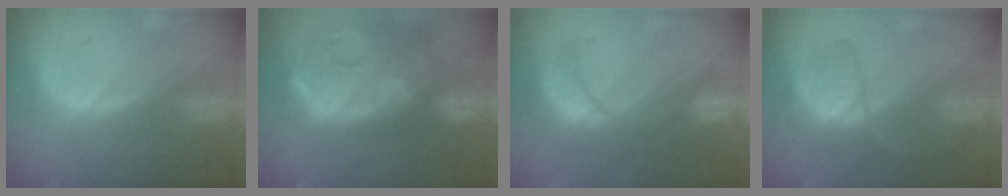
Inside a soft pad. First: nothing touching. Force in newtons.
{"total": 14.9, "press": 12.0, "slide": 8.9}
{"total": 8.6, "press": 7.7, "slide": 3.7}
{"total": 6.6, "press": 6.2, "slide": 2.3}